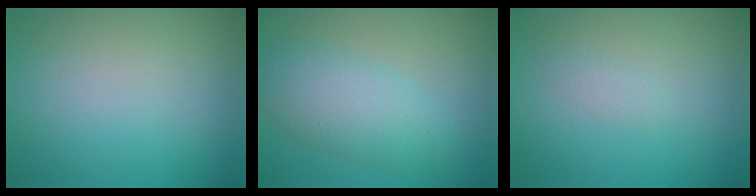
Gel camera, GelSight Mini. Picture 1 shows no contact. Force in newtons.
{"total": 4.9, "press": 4.9, "slide": 0.1}
{"total": 0.8, "press": 0.8, "slide": 0.1}